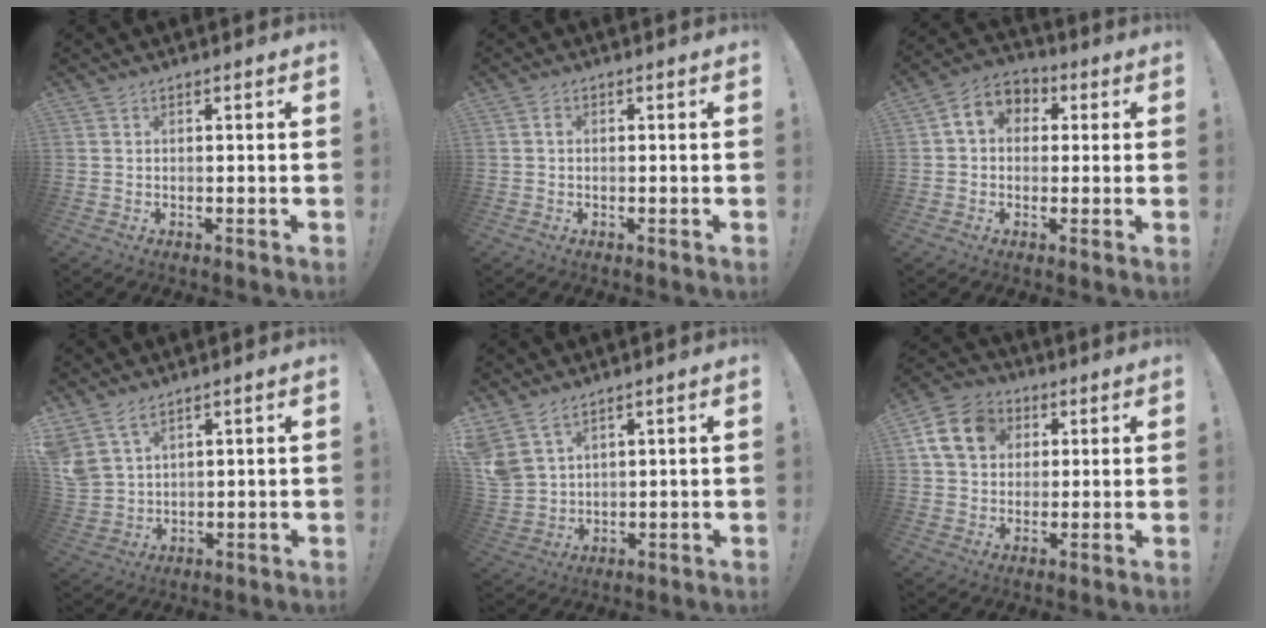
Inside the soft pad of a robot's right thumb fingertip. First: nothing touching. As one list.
[{"total": 1.3, "force": [-0.4, 1.2, 0.6], "torque": [-0.016, 0.007, -0.006]}, {"total": 7.7, "force": [1.4, 6.2, 4.2], "torque": [-0.061, 0.007, 0.031]}, {"total": 6.2, "force": [4.8, 3.0, 2.7], "torque": [-0.063, -0.015, 0.098]}, {"total": 6.7, "force": [5.1, 3.4, 2.7], "torque": [-0.066, -0.020, 0.108]}, {"total": 13.2, "force": [3.9, 10.7, 6.7], "torque": [-0.111, 0.001, 0.082]}]